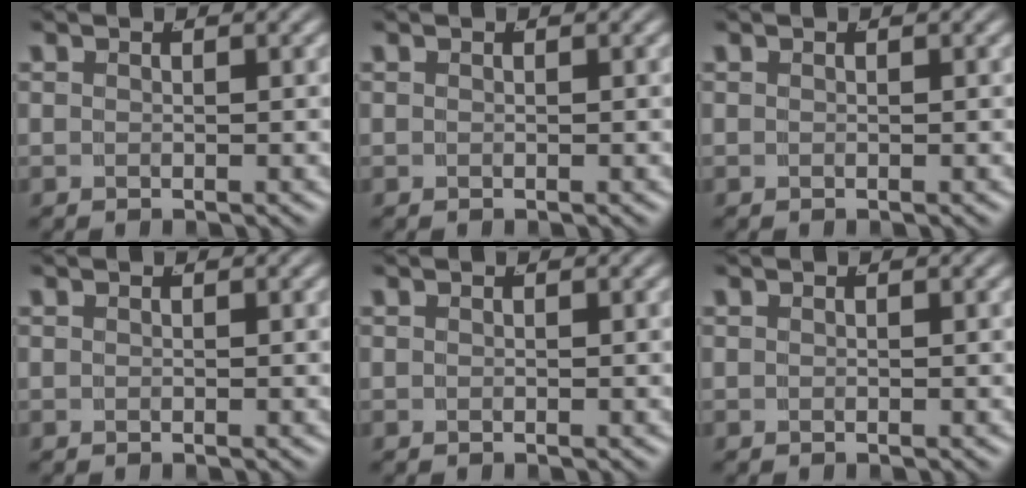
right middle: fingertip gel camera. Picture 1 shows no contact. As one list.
[{"total": 0.0}, {"total": 0.0}, {"total": 0.0}, {"total": 0.0}, {"total": 0.0}]